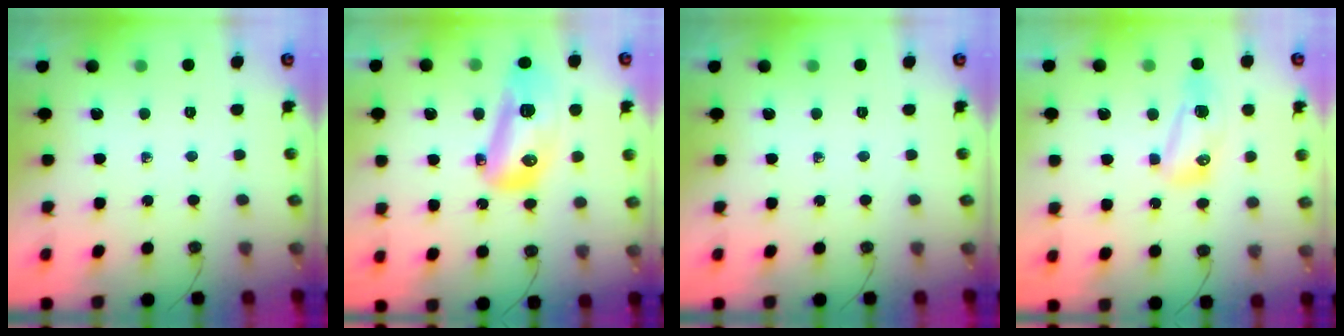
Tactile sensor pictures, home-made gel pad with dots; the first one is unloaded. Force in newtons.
{"total": 16.2, "press": 16.1, "slide": 2.2}
{"total": 0.0}
{"total": 8.2, "press": 8.1, "slide": 1.2}